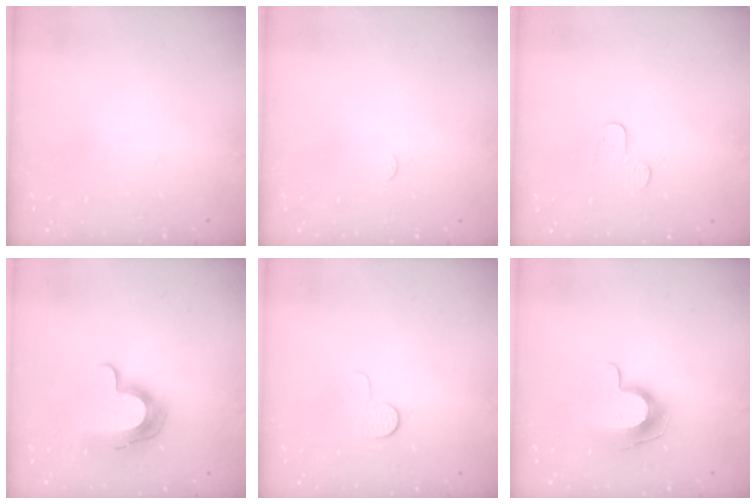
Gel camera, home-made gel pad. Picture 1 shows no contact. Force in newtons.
{"total": 2.9, "press": 2.8, "slide": 0.4}
{"total": 5.7, "press": 5.7, "slide": 0.5}
{"total": 12.0, "press": 12.0, "slide": 1.0}
{"total": 5.1, "press": 5.0, "slide": 0.5}
{"total": 9.8, "press": 9.8, "slide": 0.7}